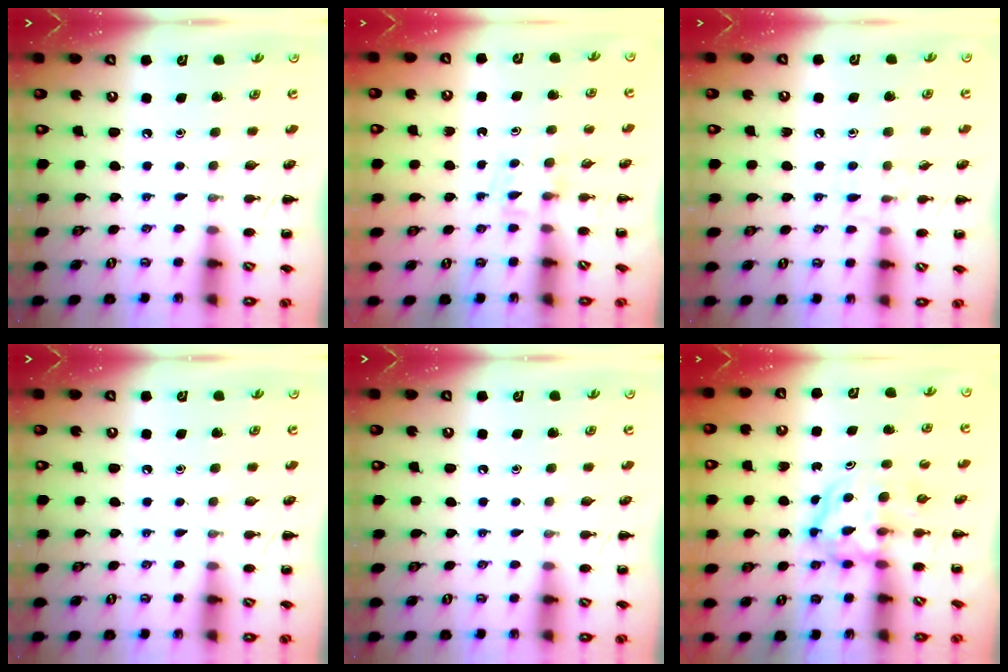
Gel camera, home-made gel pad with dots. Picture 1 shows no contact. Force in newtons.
{"total": 2.8, "press": 2.5, "slide": 1.1}
{"total": 6.1, "press": 5.9, "slide": 1.8}
{"total": 0.0}
{"total": 0.0}
{"total": 3.9, "press": 3.9, "slide": 0.4}